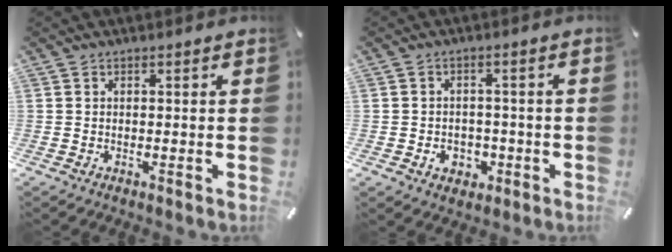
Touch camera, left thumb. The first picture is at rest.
{"total": 4.5, "force": [-1.3, 3.9, 1.7], "torque": [-0.015, 0.002, -0.024]}